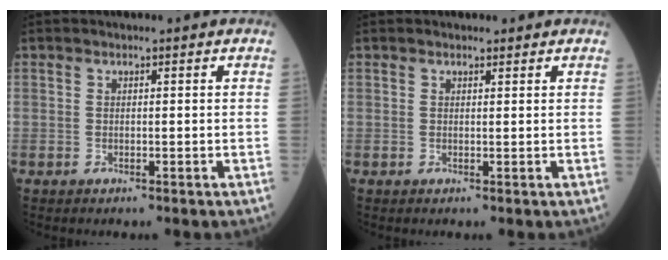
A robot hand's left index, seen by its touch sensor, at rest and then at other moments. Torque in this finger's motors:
{"motor_torque": [0.15, -0.16, -0.01, 0.01]}